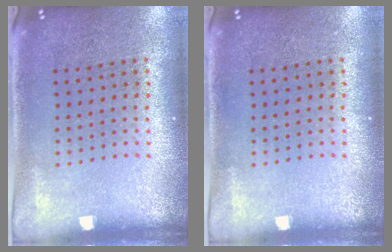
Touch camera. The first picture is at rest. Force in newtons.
{"total": 0.0}